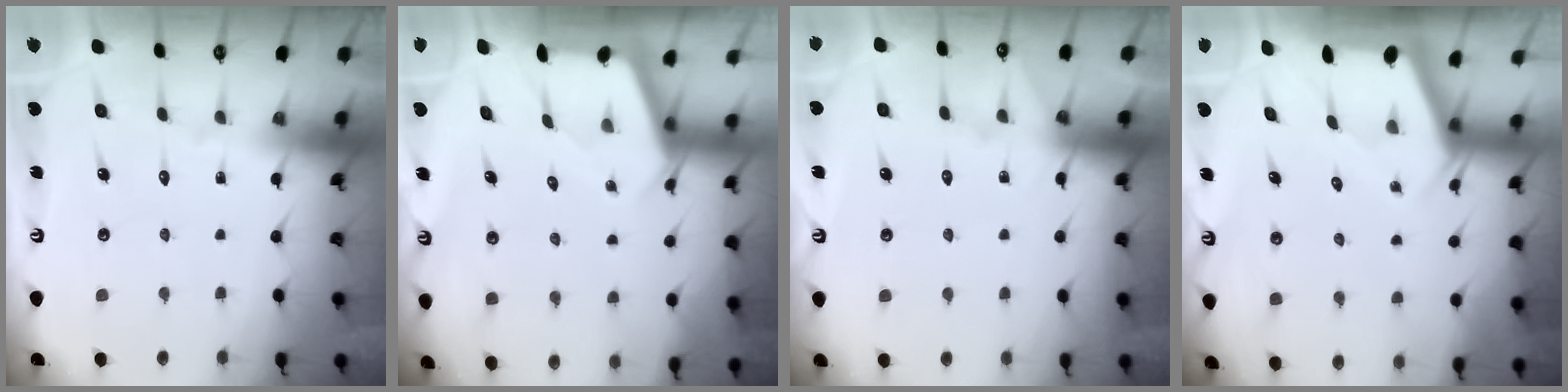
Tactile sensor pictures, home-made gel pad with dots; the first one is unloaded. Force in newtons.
{"total": 2.4, "press": 2.4, "slide": 0.3}
{"total": 4.0, "press": 3.9, "slide": 0.5}
{"total": 1.9, "press": 1.9, "slide": 0.2}